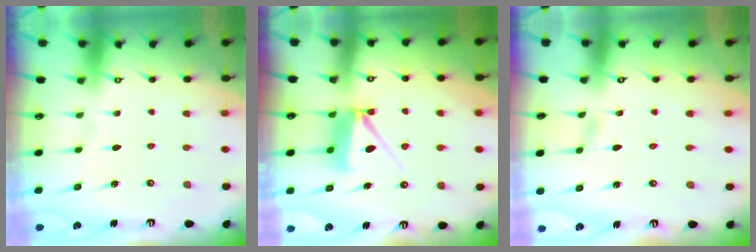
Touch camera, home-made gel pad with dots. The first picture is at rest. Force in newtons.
{"total": 6.9, "press": 6.8, "slide": 0.9}
{"total": 1.4, "press": 1.4, "slide": 0.2}